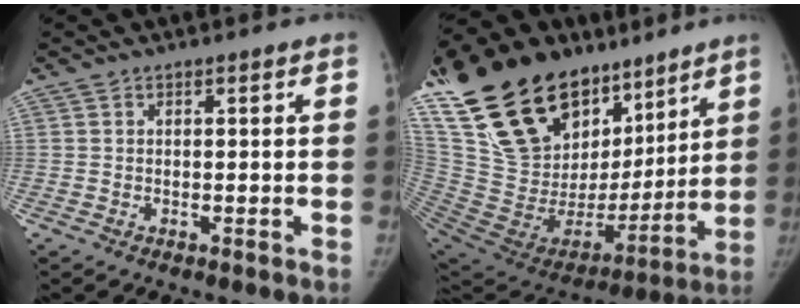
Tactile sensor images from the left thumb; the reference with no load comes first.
{"total": 36.1, "force": [22.0, 19.3, 21.2], "torque": [-0.359, -0.021, 0.389]}